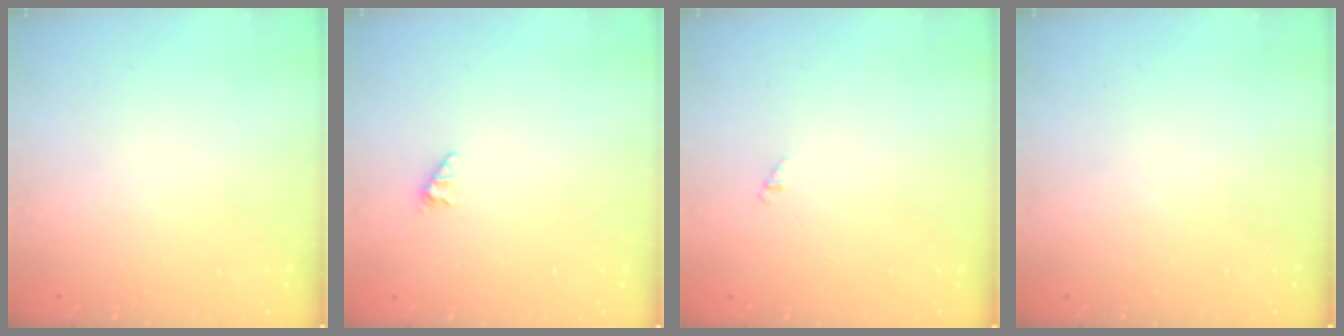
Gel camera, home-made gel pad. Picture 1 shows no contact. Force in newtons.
{"total": 1.0, "press": 1.0, "slide": 0.2}
{"total": 1.3, "press": 1.2, "slide": 0.3}
{"total": 0.0}